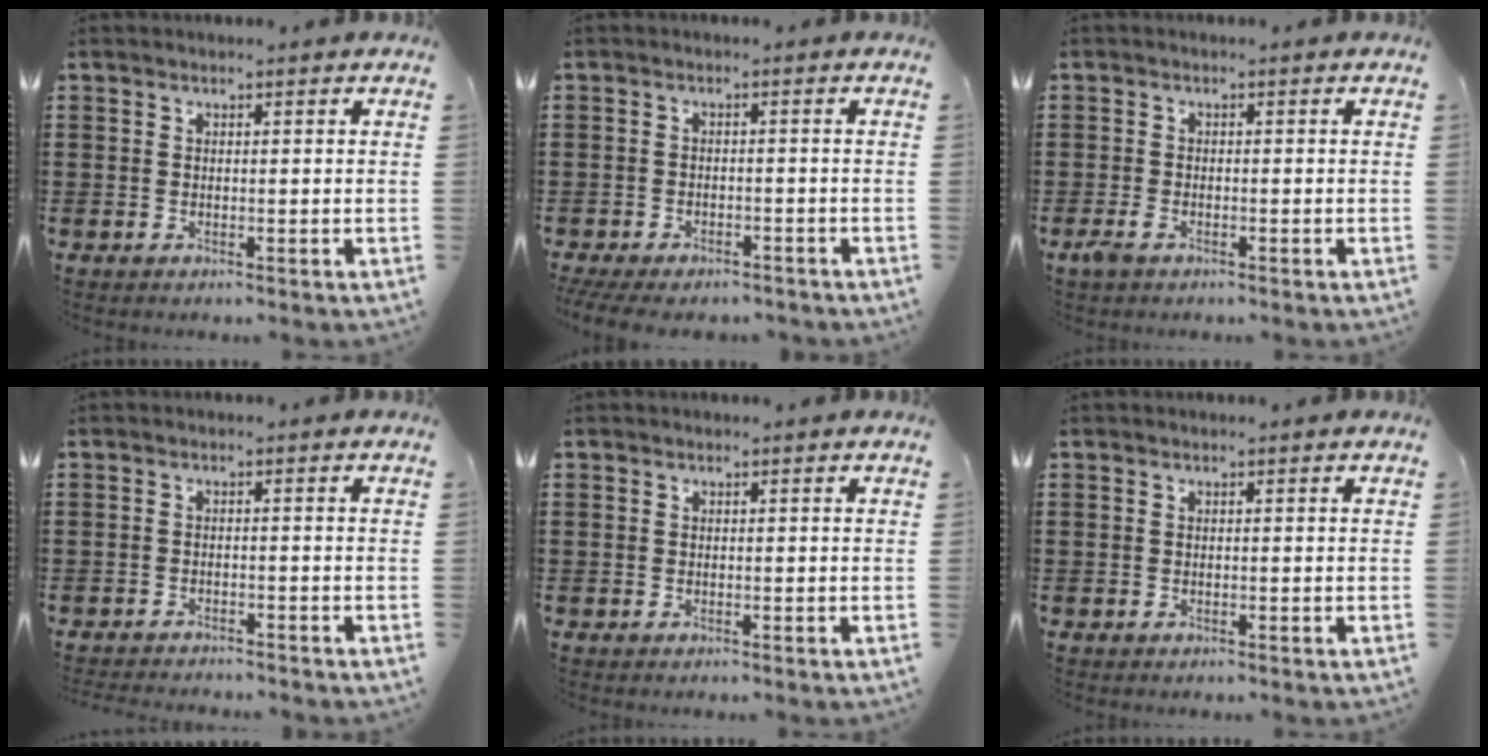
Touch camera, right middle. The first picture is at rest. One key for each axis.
{"total": 2.7, "fx": -2.6, "fy": 0.4, "fz": 0.5, "tx": -0.021, "ty": -0.005, "tz": -0.056}
{"total": 1.7, "fx": -1.0, "fy": 0.8, "fz": 1.2, "tx": -0.039, "ty": -0.006, "tz": -0.024}
{"total": 1.6, "fx": -1.6, "fy": 0.0, "fz": 0.0, "tx": -0.005, "ty": 0.002, "tz": -0.033}
{"total": 0.0}
{"total": 0.0}